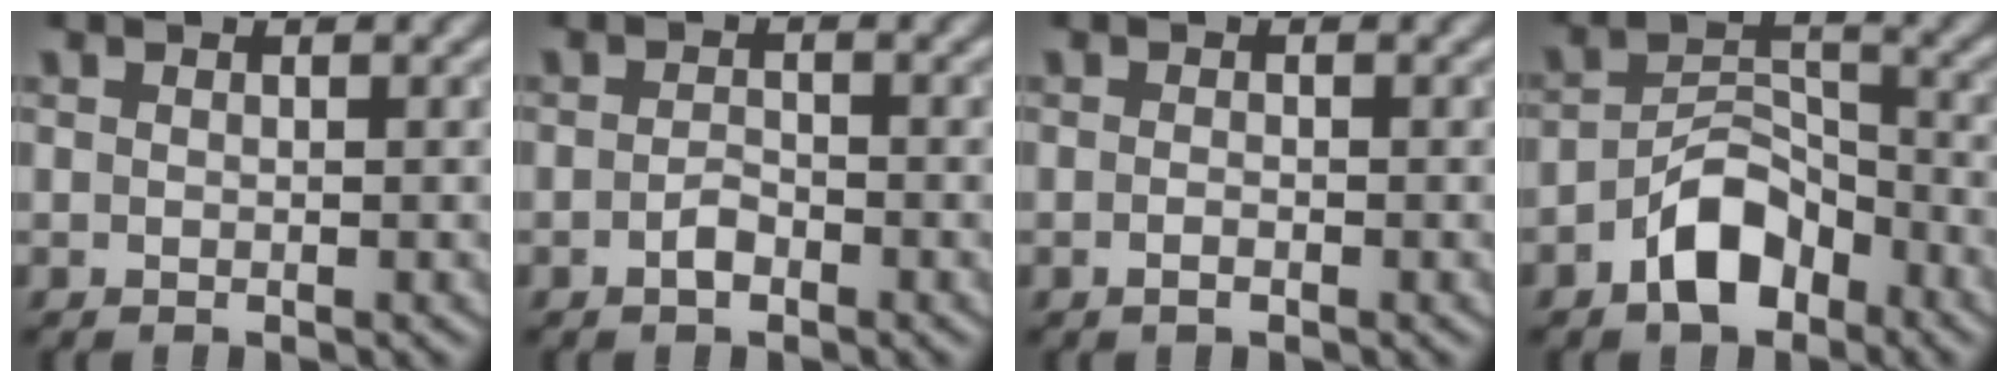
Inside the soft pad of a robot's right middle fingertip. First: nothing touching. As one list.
[{"total": 1.4, "force": [-0.8, 0.6, 0.9], "torque": [-0.019, 0.001, -0.016]}, {"total": 0.8, "force": [-0.4, 0.2, 0.6], "torque": [-0.012, -0.003, -0.007]}, {"total": 5.7, "force": [-3.5, 3.1, 3.2], "torque": [-0.048, 0.010, -0.070]}]